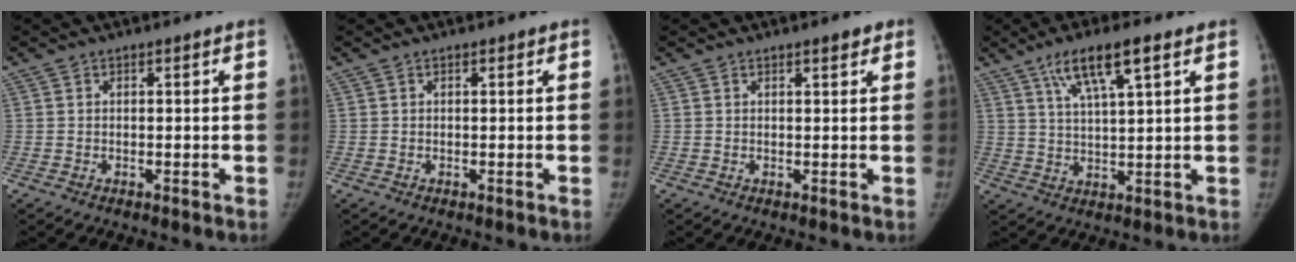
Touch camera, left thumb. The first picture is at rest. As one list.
[{"total": 0.0}, {"total": 1.7, "force": [1.1, 0.5, 1.1], "torque": [-0.011, -0.005, 0.014]}, {"total": 9.4, "force": [5.1, 1.8, 7.7], "torque": [-0.142, -0.012, 0.095]}]